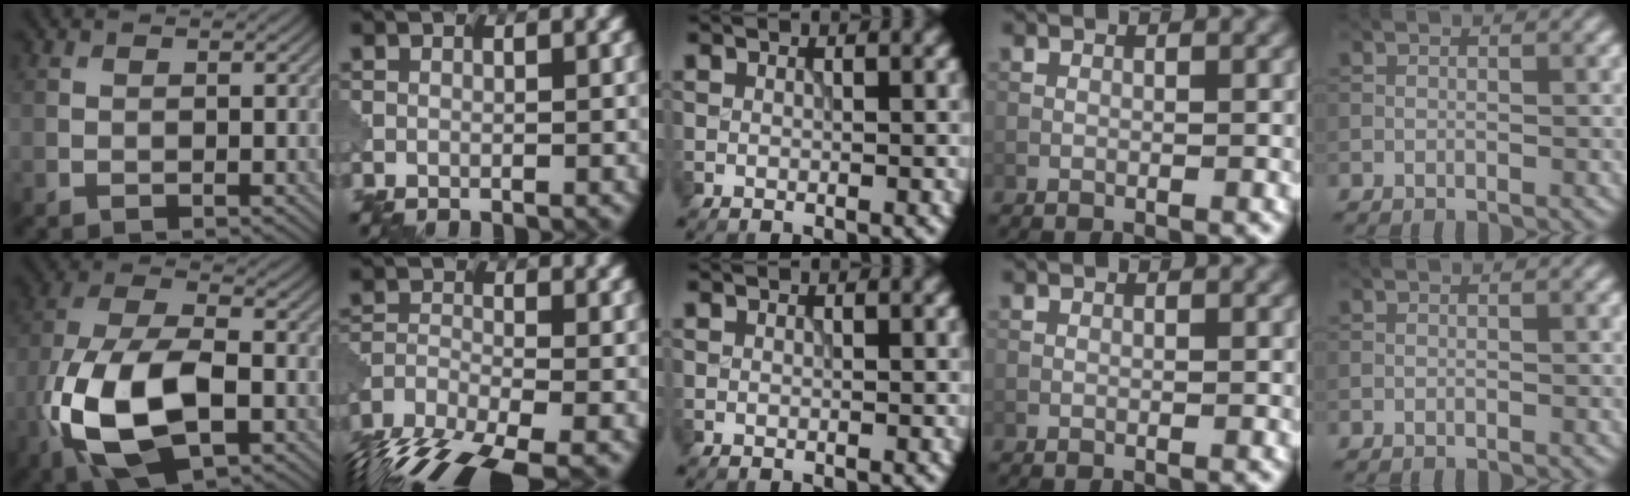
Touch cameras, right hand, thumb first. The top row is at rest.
{"thumb": {"total": 16.2, "force": [-4.8, 8.7, 12.9], "torque": [-0.290, -0.023, -0.091]}, "index": {"total": 10.0, "force": [-7.8, 3.3, 5.4], "torque": [-0.121, -0.021, -0.148]}}